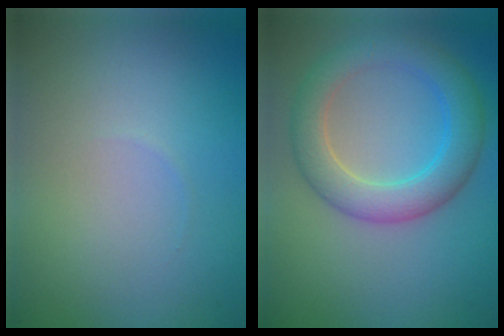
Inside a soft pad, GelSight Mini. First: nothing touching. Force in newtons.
{"total": 5.2, "press": 5.2, "slide": 0.2}